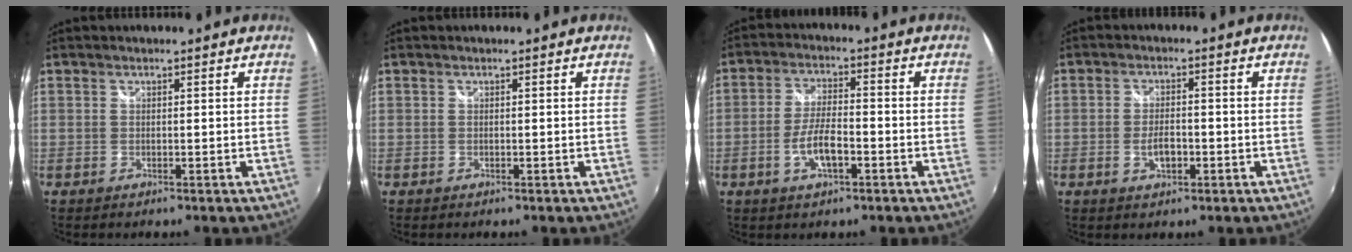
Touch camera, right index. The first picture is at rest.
{"total": 0.0}
{"total": 6.8, "force": [-2.7, 2.3, 5.8], "torque": [-0.115, -0.001, -0.049]}
{"total": 4.1, "force": [-1.4, 2.1, 3.2], "torque": [-0.062, -0.003, -0.021]}